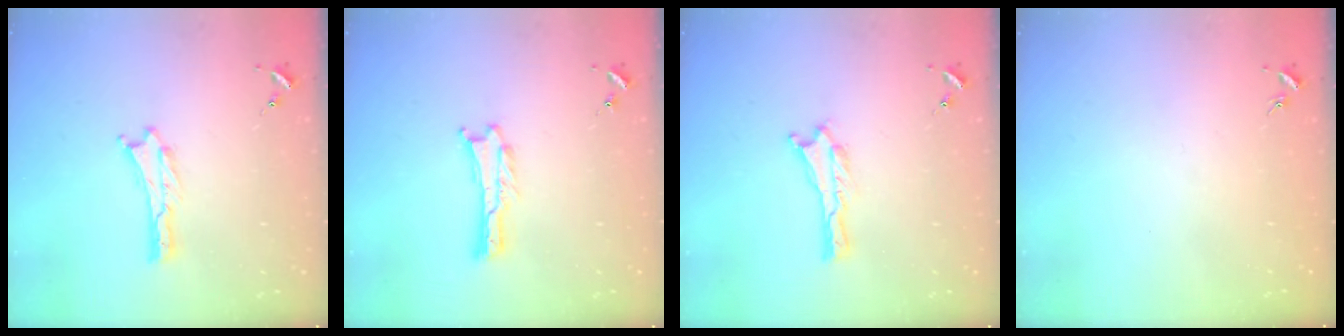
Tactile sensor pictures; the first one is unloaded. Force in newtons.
{"total": 0.0}
{"total": 0.0}
{"total": 0.0}